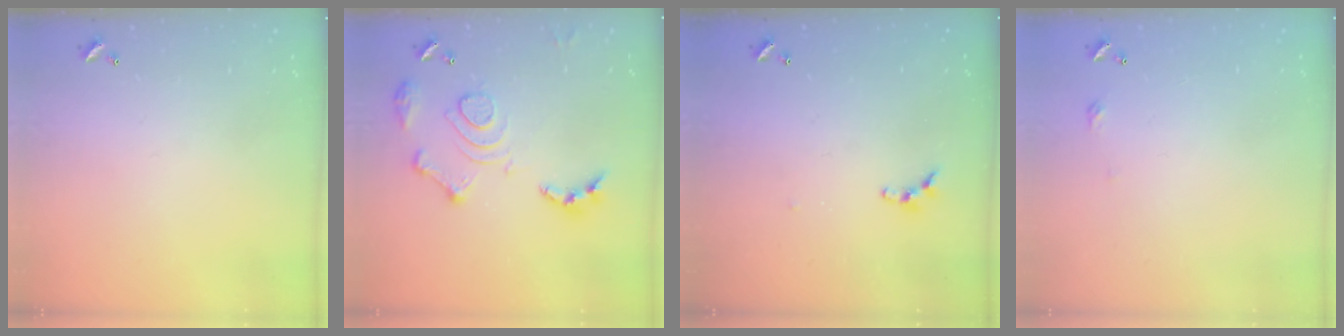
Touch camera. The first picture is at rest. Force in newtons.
{"total": 14.6, "press": 14.5, "slide": 1.6}
{"total": 5.5, "press": 5.5, "slide": 0.6}
{"total": 2.7, "press": 2.6, "slide": 0.4}